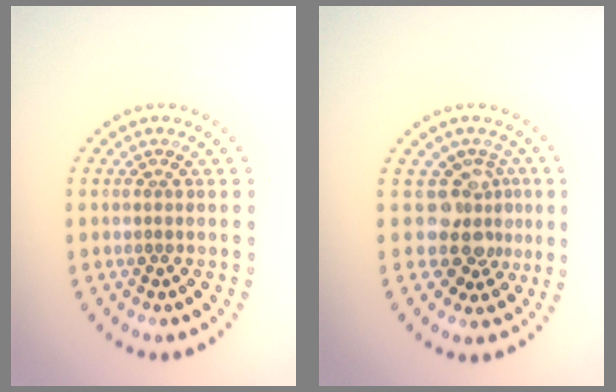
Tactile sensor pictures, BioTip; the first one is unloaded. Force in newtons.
{"total": 3.6, "press": 2.7, "slide": 2.4}